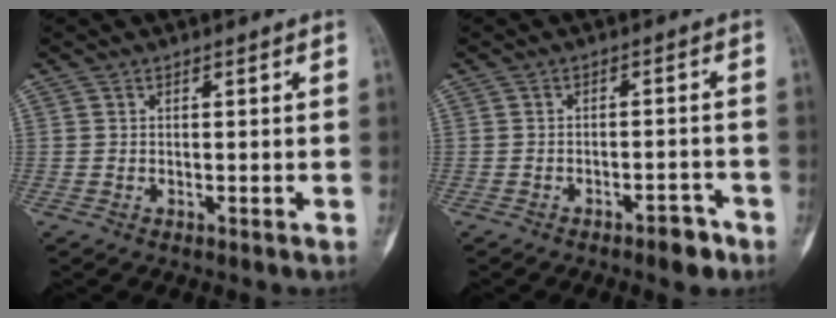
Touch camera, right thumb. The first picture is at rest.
{"total": 3.9, "force": [-2.7, 1.5, 2.4], "torque": [-0.022, 0.020, -0.037]}